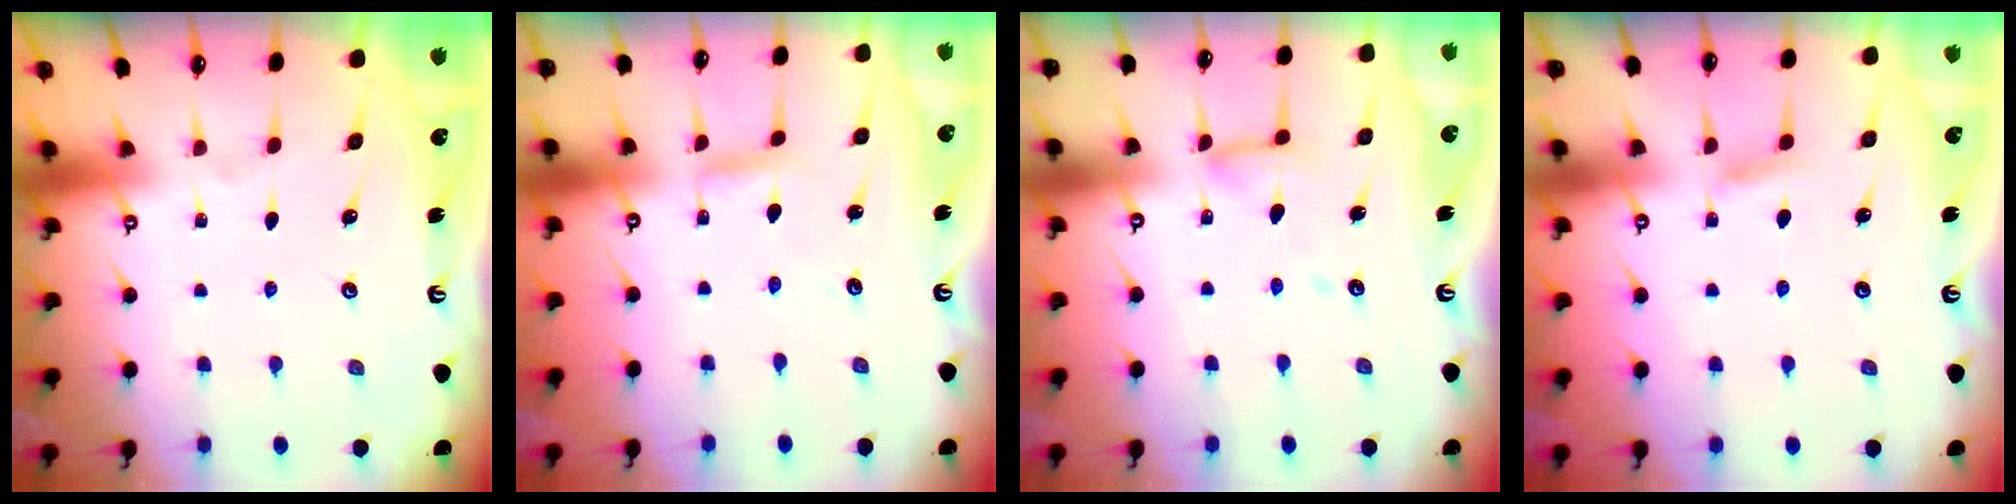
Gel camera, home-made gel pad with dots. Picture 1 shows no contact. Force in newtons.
{"total": 2.9, "press": 2.9, "slide": 0.1}
{"total": 8.6, "press": 8.6, "slide": 0.7}
{"total": 4.9, "press": 4.8, "slide": 0.6}